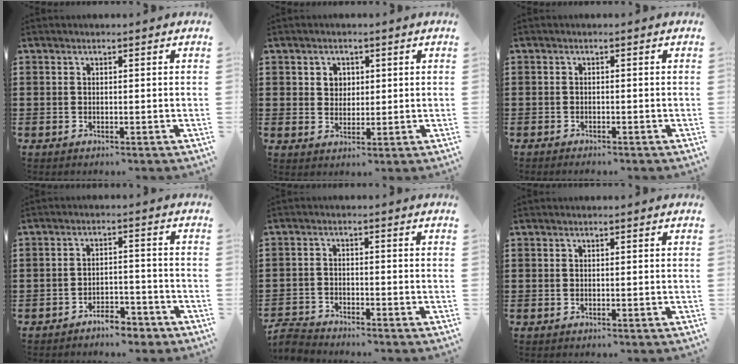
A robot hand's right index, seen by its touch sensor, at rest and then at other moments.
{"total": 2.6, "force": [1.0, 2.3, 0.6], "torque": [-0.021, 0.011, 0.016]}
{"total": 0.8, "force": [-0.8, -0.1, 0.0], "torque": [-0.003, -0.001, -0.016]}
{"total": 4.1, "force": [-3.9, 0.8, 0.7], "torque": [-0.012, 0.009, -0.079]}
{"total": 2.9, "force": [-2.9, 0.1, 0.1], "torque": [-0.014, -0.004, -0.064]}
{"total": 0.0}